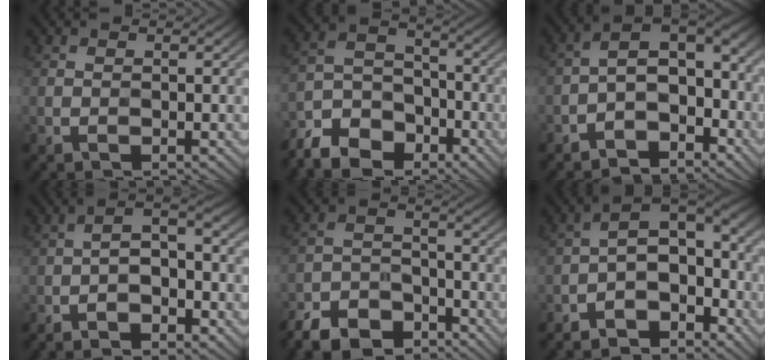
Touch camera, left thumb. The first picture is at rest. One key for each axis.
{"total": 9.3, "fx": -7.0, "fy": 5.0, "fz": 3.6, "tx": -0.087, "ty": -0.012, "tz": -0.141}
{"total": 7.3, "fx": -4.0, "fy": 3.7, "fz": 5.0, "tx": -0.071, "ty": 0.007, "tz": -0.083}
{"total": 5.9, "fx": -2.3, "fy": 1.9, "fz": 5.0, "tx": -0.090, "ty": 0.006, "tz": -0.043}
{"total": 9.2, "fx": -7.4, "fy": 4.0, "fz": 3.7, "tx": -0.075, "ty": -0.011, "tz": -0.144}
{"total": 8.7, "fx": -5.4, "fy": 4.1, "fz": 5.5, "tx": -0.083, "ty": -0.004, "tz": -0.101}